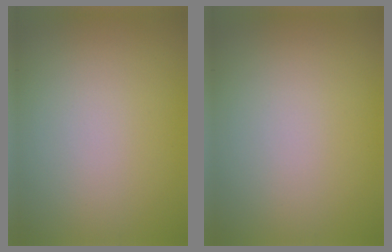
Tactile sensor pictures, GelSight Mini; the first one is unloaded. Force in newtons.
{"total": 0.0}